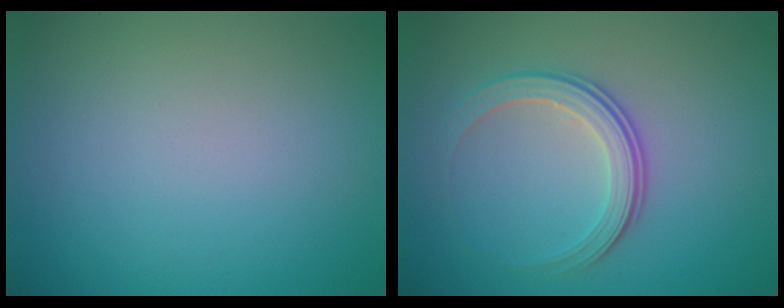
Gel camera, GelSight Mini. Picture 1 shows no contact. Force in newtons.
{"total": 3.2, "press": 2.6, "slide": 1.9}